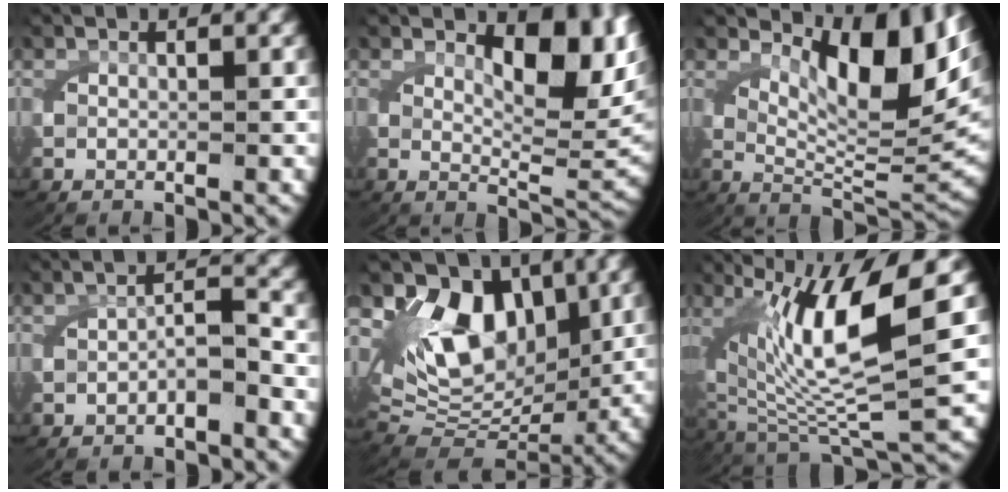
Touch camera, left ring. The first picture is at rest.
{"total": 8.0, "force": [3.0, 3.4, 6.6], "torque": [-0.073, -0.005, 0.041]}
{"total": 10.8, "force": [4.3, 4.3, 9.0], "torque": [-0.115, 0.006, 0.063]}
{"total": 1.8, "force": [-1.2, 0.5, 1.3], "torque": [-0.022, -0.005, -0.016]}
{"total": 12.8, "force": [3.5, 9.4, 8.1], "torque": [-0.155, -0.005, 0.056]}
{"total": 13.1, "force": [0.8, 6.1, 11.5], "torque": [-0.203, -0.022, 0.030]}